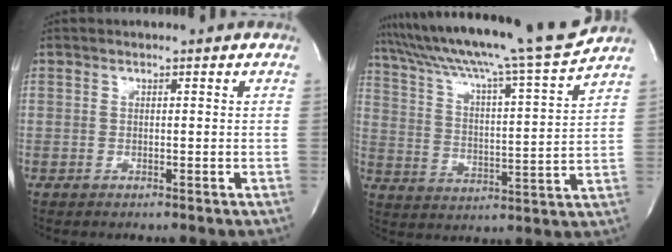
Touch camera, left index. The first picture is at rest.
{"total": 19.9, "force": [17.6, -1.6, 9.2], "torque": [-0.161, -0.026, 0.270]}